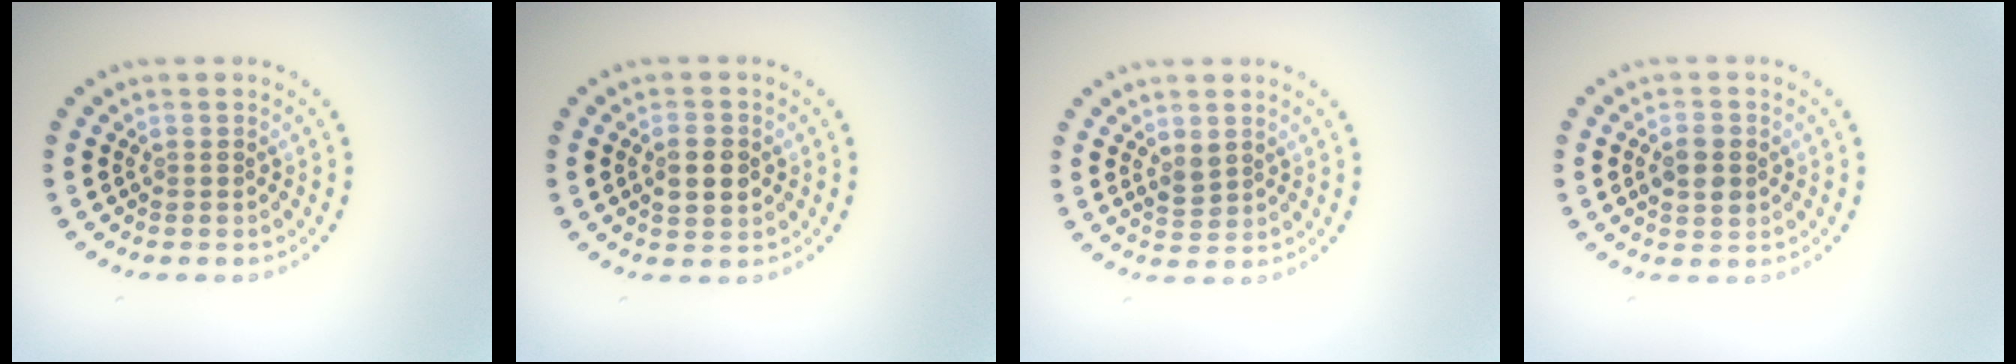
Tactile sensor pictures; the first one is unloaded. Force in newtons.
{"total": 2.6, "press": 2.6, "slide": 0.2}
{"total": 1.5, "press": 1.4, "slide": 0.3}
{"total": 2.5, "press": 2.5, "slide": 0.1}